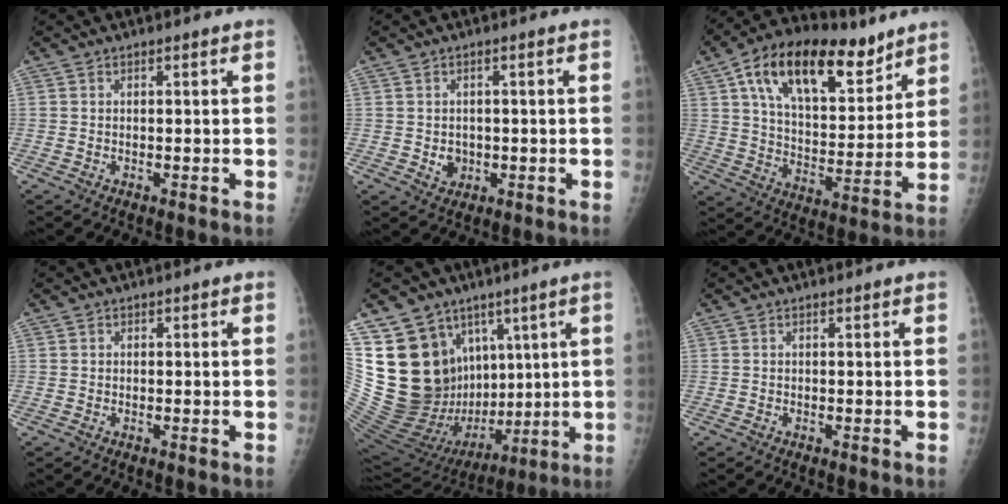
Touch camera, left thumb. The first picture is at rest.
{"total": 3.0, "force": [-0.4, 2.7, 1.4], "torque": [-0.006, 0.001, 0.002]}
{"total": 22.5, "force": [12.7, 11.3, 14.8], "torque": [-0.214, -0.029, 0.218]}
{"total": 0.6, "force": [0.1, 0.6, 0.1], "torque": [0.008, 0.003, 0.000]}
{"total": 26.8, "force": [8.5, 19.5, 16.3], "torque": [-0.277, -0.013, 0.184]}
{"total": 0.0}